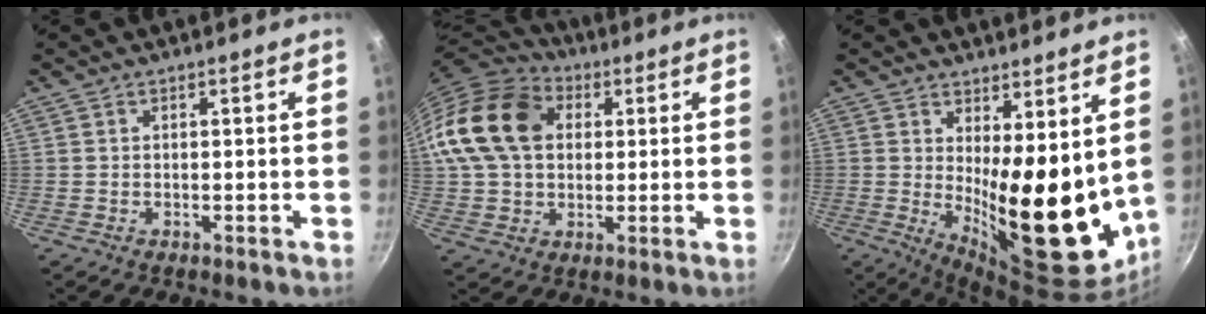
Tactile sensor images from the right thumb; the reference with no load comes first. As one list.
[{"total": 17.6, "force": [3.9, 13.0, 11.1], "torque": [-0.191, 0.019, 0.059]}, {"total": 17.9, "force": [2.7, 6.9, 16.3], "torque": [-0.192, -0.053, 0.056]}]